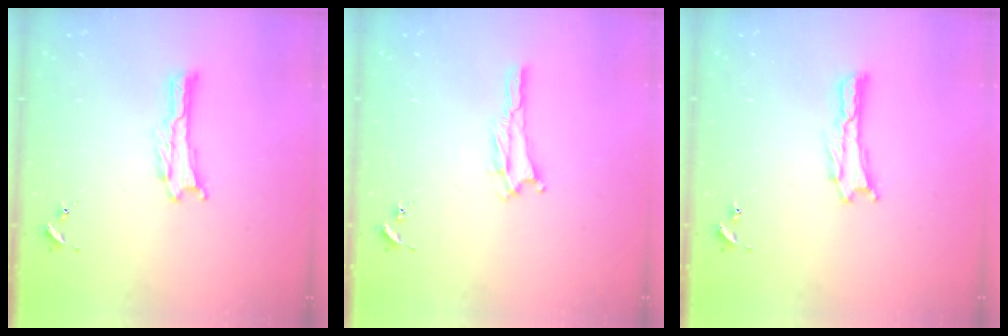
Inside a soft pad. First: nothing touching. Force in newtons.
{"total": 1.4, "press": 1.4, "slide": 0.2}
{"total": 0.0}